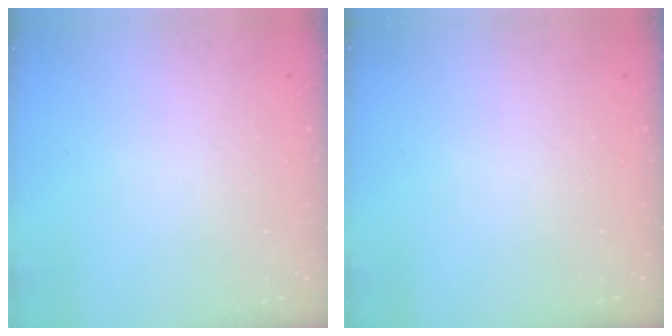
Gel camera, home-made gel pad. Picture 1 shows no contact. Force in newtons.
{"total": 0.0}